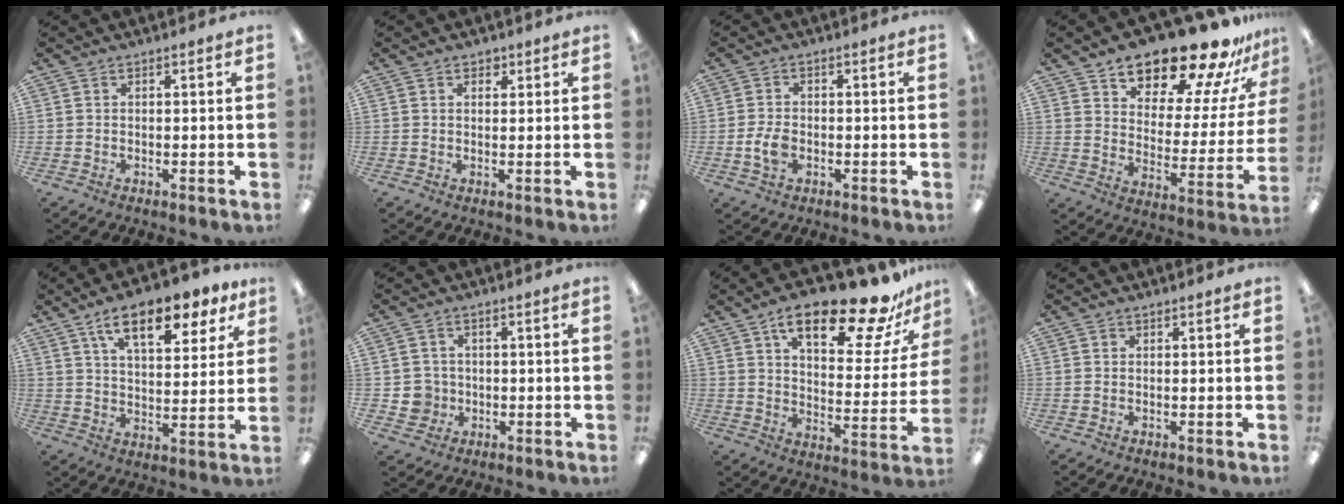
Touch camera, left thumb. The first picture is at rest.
{"total": 1.9, "force": [1.3, 1.2, 0.8], "torque": [0.000, -0.004, 0.019]}
{"total": 4.8, "force": [-1.2, 3.1, 3.4], "torque": [-0.076, 0.003, -0.024]}
{"total": 20.6, "force": [18.0, 6.2, 8.0], "torque": [-0.115, -0.139, 0.300]}
{"total": 13.4, "force": [8.8, 5.2, 8.6], "torque": [-0.131, -0.034, 0.149]}
{"total": 4.6, "force": [-0.5, 4.6, 0.7], "torque": [-0.011, 0.009, -0.005]}
{"total": 20.8, "force": [14.0, 7.2, 13.6], "torque": [-0.199, -0.081, 0.225]}
{"total": 0.0}